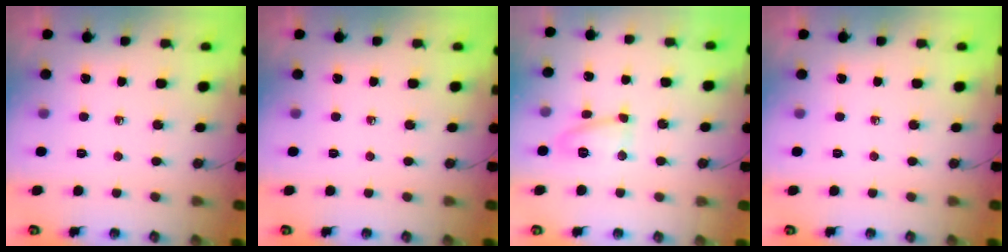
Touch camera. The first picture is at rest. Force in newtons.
{"total": 0.0}
{"total": 8.5, "press": 8.5, "slide": 0.7}
{"total": 0.0}